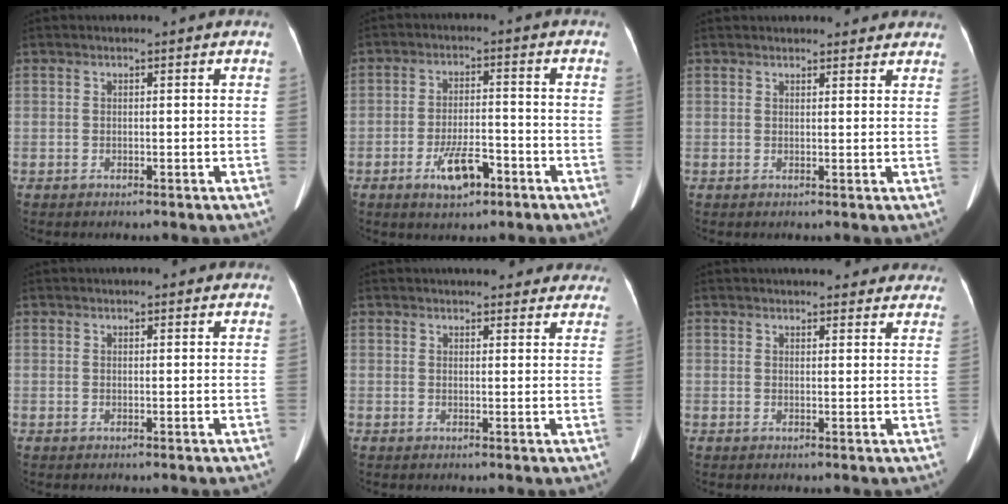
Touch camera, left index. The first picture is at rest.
{"total": 6.4, "force": [-3.5, 2.2, 4.9], "torque": [-0.096, -0.001, -0.055]}
{"total": 7.9, "force": [7.2, 2.6, 2.0], "torque": [0.001, 0.022, 0.076]}
{"total": 5.1, "force": [4.4, 1.5, 2.0], "torque": [-0.017, 0.033, 0.052]}
{"total": 15.1, "force": [13.6, 4.1, 5.1], "torque": [-0.038, 0.020, 0.153]}
{"total": 15.1, "force": [13.6, 4.0, 5.2], "torque": [-0.042, 0.023, 0.155]}